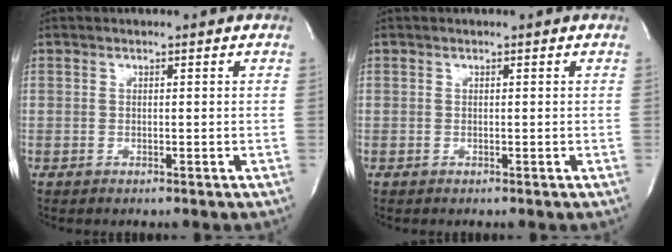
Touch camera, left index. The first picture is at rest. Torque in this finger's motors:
{"motor_torque": [0.00, 0.00, 0.00, 0.00]}